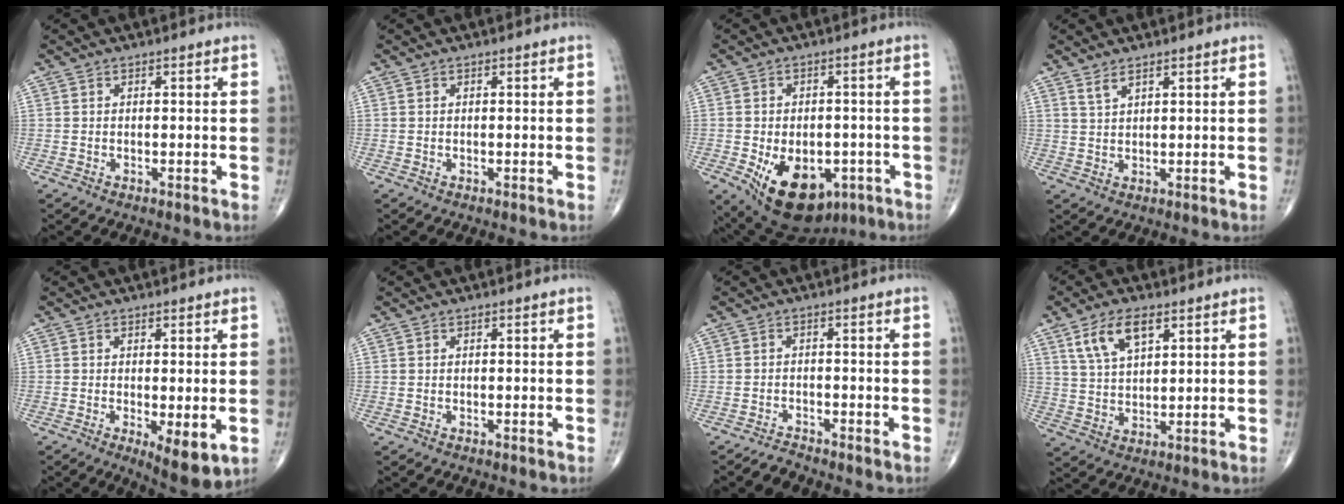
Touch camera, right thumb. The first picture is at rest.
{"total": 0.0}
{"total": 15.4, "force": [-6.2, 9.6, 10.3], "torque": [-0.150, 0.005, -0.076]}
{"total": 2.3, "force": [1.7, 0.7, 1.4], "torque": [-0.029, -0.008, 0.040]}
{"total": 6.9, "force": [-1.6, 2.2, 6.4], "torque": [-0.095, -0.023, -0.020]}
{"total": 0.0}
{"total": 1.9, "force": [-1.9, 0.1, -0.1], "torque": [-0.001, 0.000, -0.036]}
{"total": 8.6, "force": [4.4, 4.1, 6.2], "torque": [-0.109, -0.013, 0.089]}